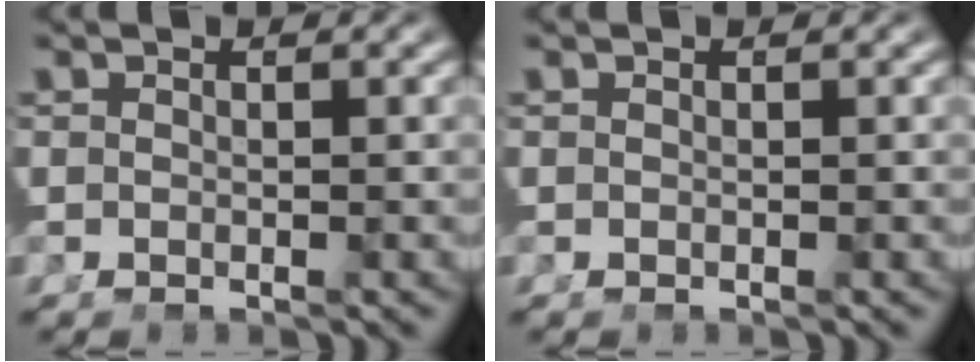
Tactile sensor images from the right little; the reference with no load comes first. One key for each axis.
{"total": 0.0}